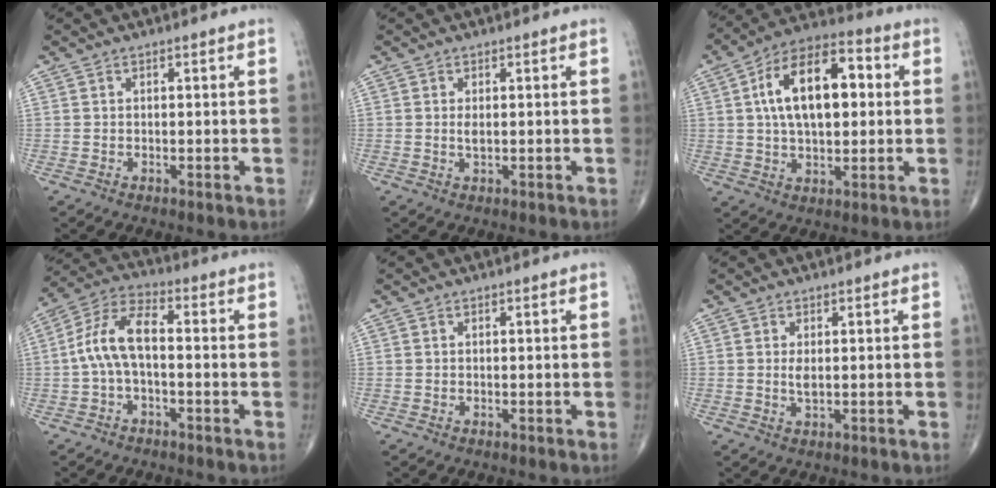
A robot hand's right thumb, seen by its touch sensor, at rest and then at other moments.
{"total": 1.0, "force": [0.1, 0.4, 0.9], "torque": [-0.018, -0.003, 0.003]}
{"total": 17.2, "force": [2.9, 9.1, 14.4], "torque": [-0.225, 0.024, 0.041]}
{"total": 9.2, "force": [-0.9, 4.3, 8.1], "torque": [-0.163, 0.037, -0.026]}
{"total": 0.0}
{"total": 1.7, "force": [0.2, 0.7, 1.6], "torque": [-0.030, -0.004, 0.007]}